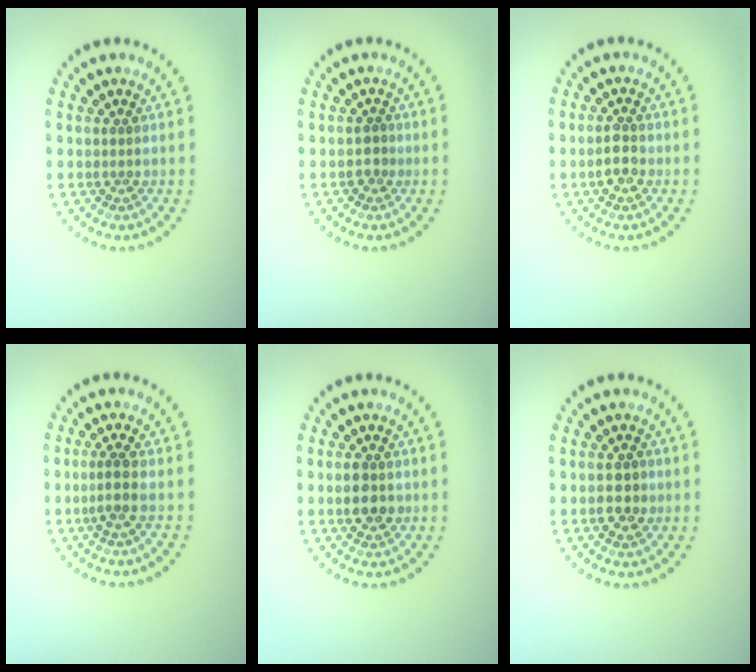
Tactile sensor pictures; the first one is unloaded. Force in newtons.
{"total": 1.1, "press": 1.1, "slide": 0.4}
{"total": 2.1, "press": 2.0, "slide": 0.3}
{"total": 1.9, "press": 1.5, "slide": 1.3}
{"total": 2.9, "press": 2.9, "slide": 0.1}
{"total": 2.5, "press": 2.5, "slide": 0.1}